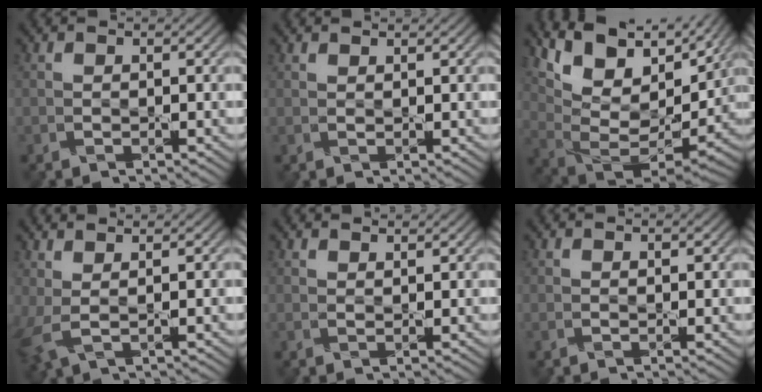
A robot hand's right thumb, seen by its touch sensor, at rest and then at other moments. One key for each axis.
{"total": 0.7, "fx": 0.7, "fy": 0.0, "fz": 0.1, "tx": -0.005, "ty": 0.000, "tz": 0.014}
{"total": 14.5, "fx": 8.8, "fy": 6.9, "fz": 9.3, "tx": -0.219, "ty": 0.023, "tz": 0.151}
{"total": 3.3, "fx": 1.4, "fy": 1.0, "fz": 2.9, "tx": -0.077, "ty": 0.005, "tz": 0.026}
{"total": 1.3, "fx": 1.2, "fy": 0.2, "fz": 0.4, "tx": -0.016, "ty": -0.002, "tz": 0.023}
{"total": 0.9, "fx": 0.6, "fy": 0.4, "fz": 0.5, "tx": -0.012, "ty": -0.001, "tz": 0.011}